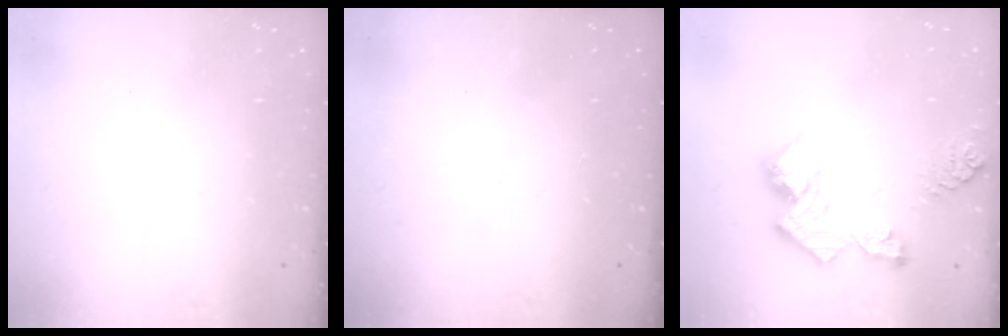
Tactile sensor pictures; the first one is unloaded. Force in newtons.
{"total": 0.0}
{"total": 12.6, "press": 12.6, "slide": 1.3}